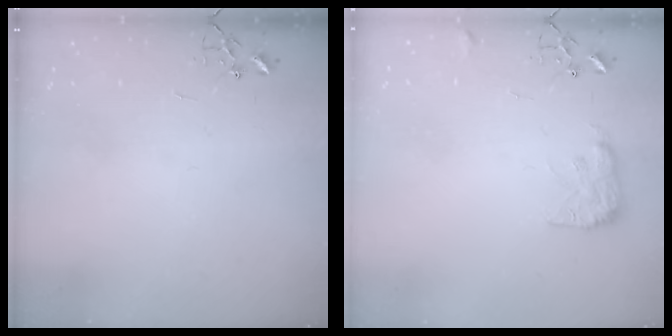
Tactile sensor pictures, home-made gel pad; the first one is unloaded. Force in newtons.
{"total": 9.2, "press": 9.2, "slide": 0.3}